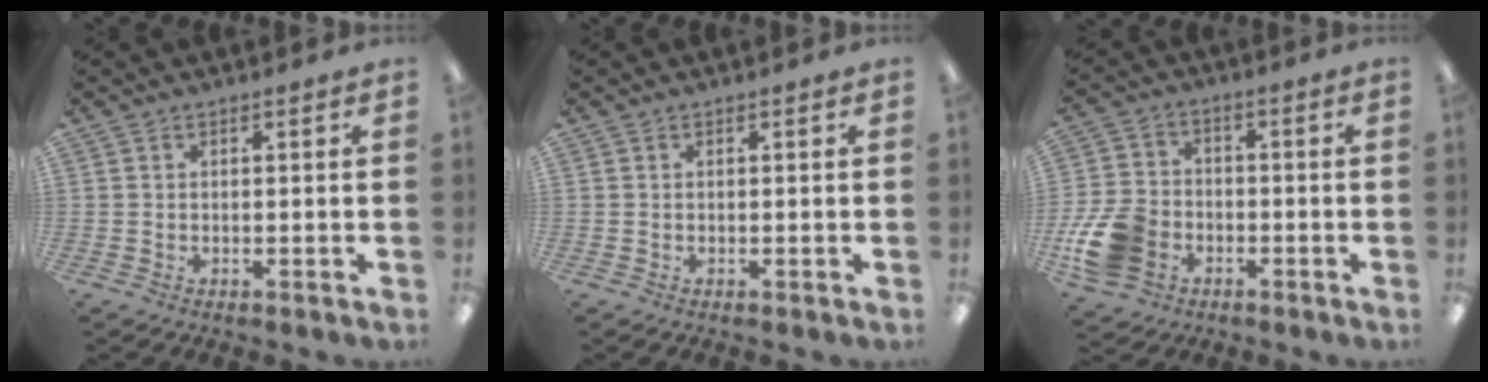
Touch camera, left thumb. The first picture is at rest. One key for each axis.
{"total": 0.0}
{"total": 12.4, "fx": -4.9, "fy": 9.2, "fz": 6.8, "tx": -0.141, "ty": 0.030, "tz": -0.086}